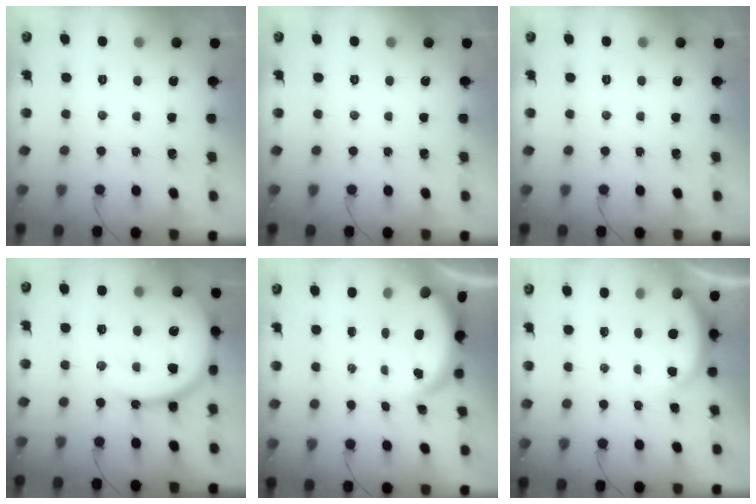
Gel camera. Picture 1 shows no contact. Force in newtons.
{"total": 0.0}
{"total": 0.0}
{"total": 16.9, "press": 16.8, "slide": 1.8}
{"total": 3.7, "press": 3.7, "slide": 0.1}
{"total": 3.3, "press": 3.2, "slide": 0.7}